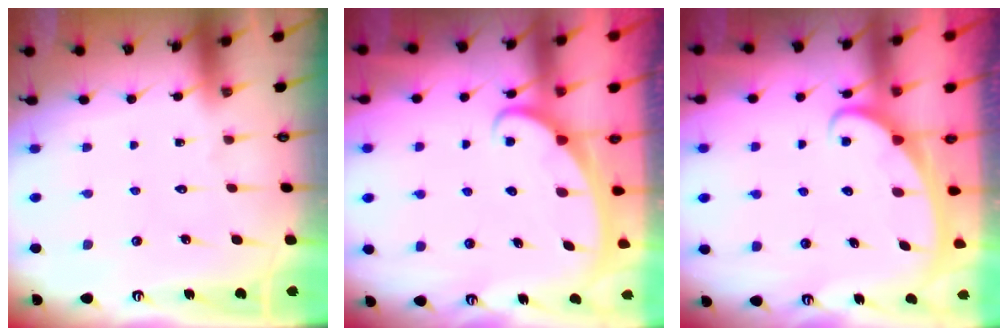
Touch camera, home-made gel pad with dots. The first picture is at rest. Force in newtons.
{"total": 2.6, "press": 2.6, "slide": 0.3}
{"total": 2.4, "press": 2.4, "slide": 0.3}